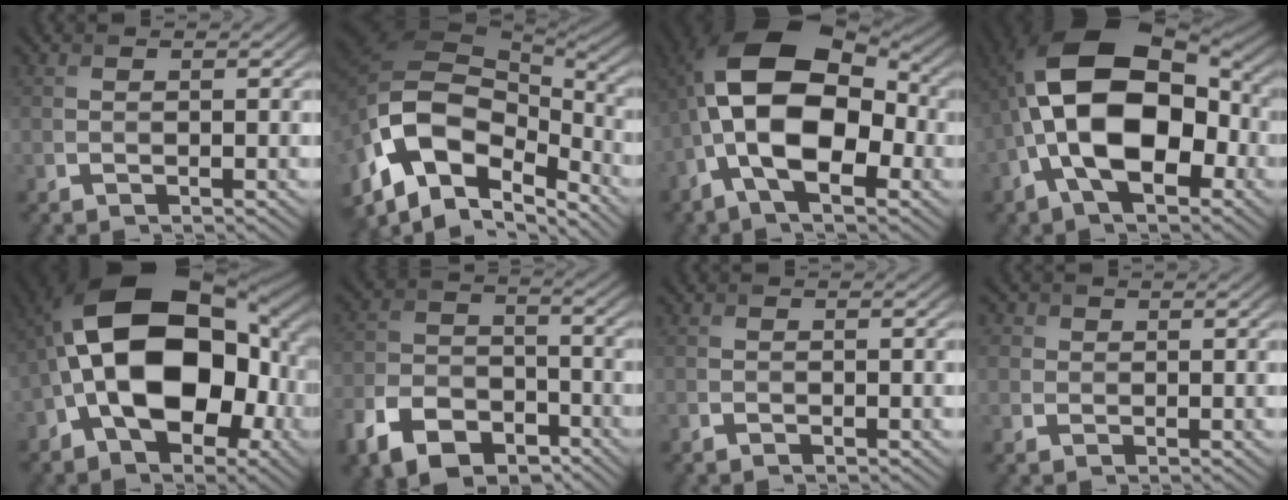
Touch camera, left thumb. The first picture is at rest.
{"total": 17.1, "force": [-6.5, 9.5, 12.6], "torque": [-0.294, -0.016, -0.109]}
{"total": 15.9, "force": [-1.4, 8.8, 13.2], "torque": [-0.249, 0.019, -0.042]}
{"total": 17.5, "force": [-1.7, 9.8, 14.4], "torque": [-0.258, 0.021, -0.047]}
{"total": 19.2, "force": [-1.7, 11.7, 15.2], "torque": [-0.244, 0.004, -0.039]}
{"total": 10.8, "force": [-6.8, 6.3, 5.4], "torque": [-0.126, -0.019, -0.142]}
{"total": 0.6, "force": [-0.4, 0.3, 0.2], "torque": [-0.004, -0.003, -0.006]}
{"total": 2.4, "force": [0.9, 2.1, 0.7], "torque": [-0.026, 0.000, 0.012]}